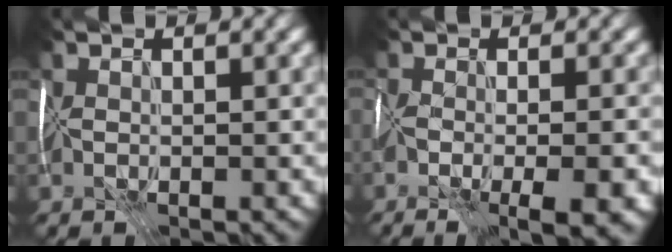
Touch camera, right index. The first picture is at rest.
{"total": 7.3, "force": [-3.2, 2.5, 6.0], "torque": [-0.082, -0.013, -0.037]}